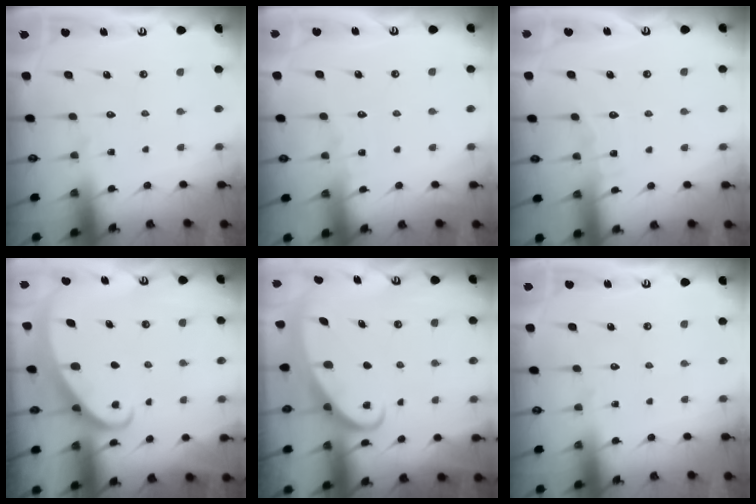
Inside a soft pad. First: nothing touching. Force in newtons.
{"total": 3.6, "press": 3.6, "slide": 0.3}
{"total": 4.4, "press": 4.3, "slide": 0.4}
{"total": 2.2, "press": 2.2, "slide": 0.2}
{"total": 2.6, "press": 2.6, "slide": 0.4}
{"total": 0.0}